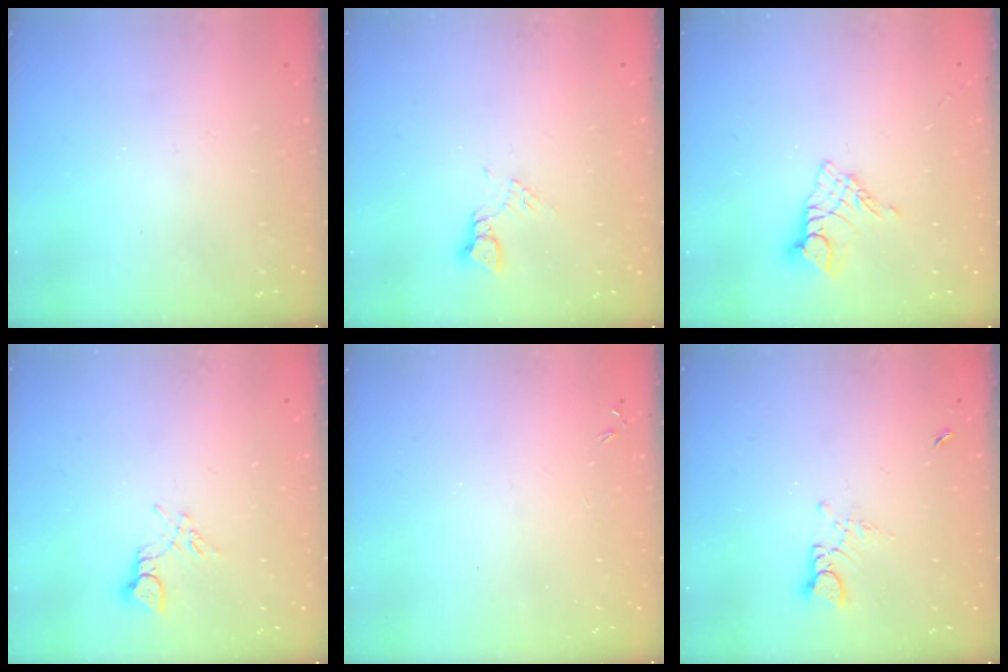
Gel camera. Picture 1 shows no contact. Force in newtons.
{"total": 3.0, "press": 2.9, "slide": 0.4}
{"total": 7.7, "press": 7.7, "slide": 0.7}
{"total": 4.2, "press": 4.2, "slide": 0.5}
{"total": 0.0}
{"total": 3.1, "press": 3.1, "slide": 0.3}